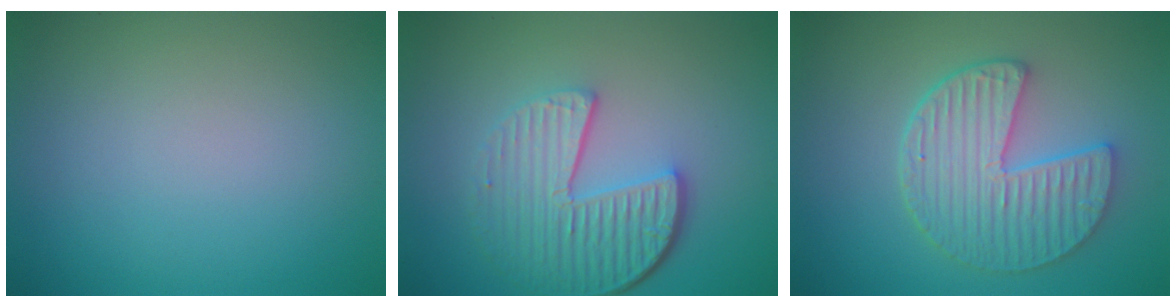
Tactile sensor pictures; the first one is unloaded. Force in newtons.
{"total": 5.8, "press": 4.1, "slide": 4.0}
{"total": 5.4, "press": 4.5, "slide": 3.0}